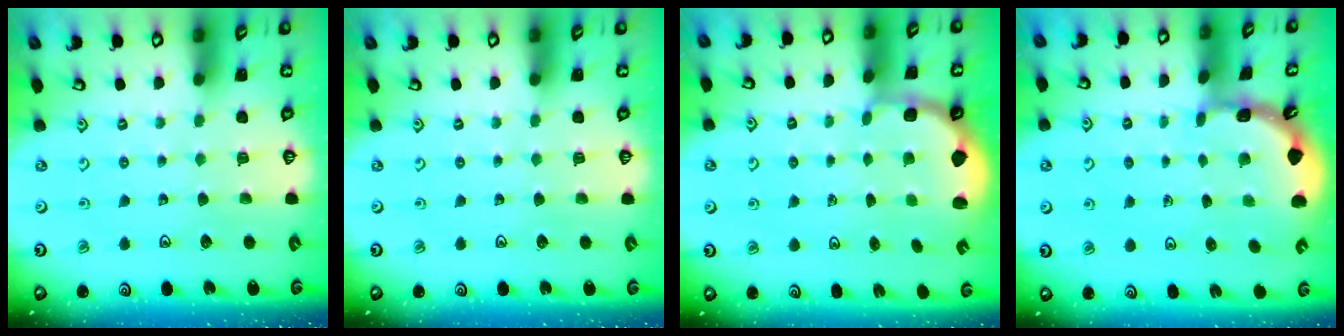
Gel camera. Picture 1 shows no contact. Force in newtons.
{"total": 0.0}
{"total": 3.2, "press": 2.3, "slide": 2.2}
{"total": 1.8, "press": 1.8, "slide": 0.1}